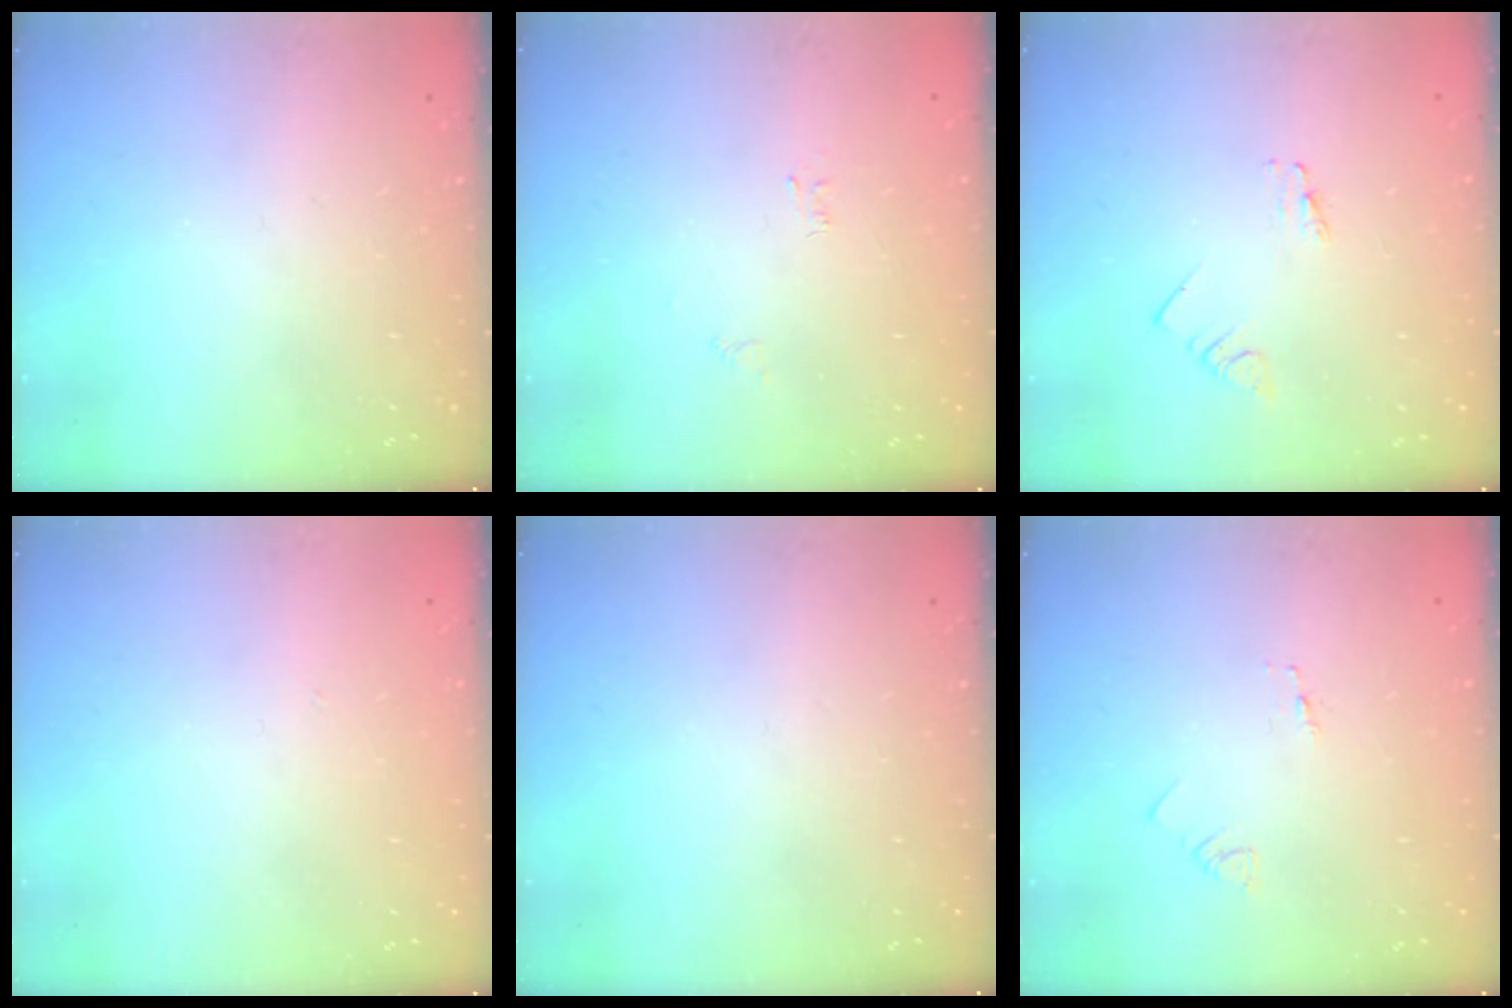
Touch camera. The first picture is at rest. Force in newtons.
{"total": 2.5, "press": 2.5, "slide": 0.3}
{"total": 0.6, "press": 0.6, "slide": 0.1}
{"total": 1.6, "press": 1.6, "slide": 0.0}
{"total": 0.0}
{"total": 1.6, "press": 1.6, "slide": 0.1}